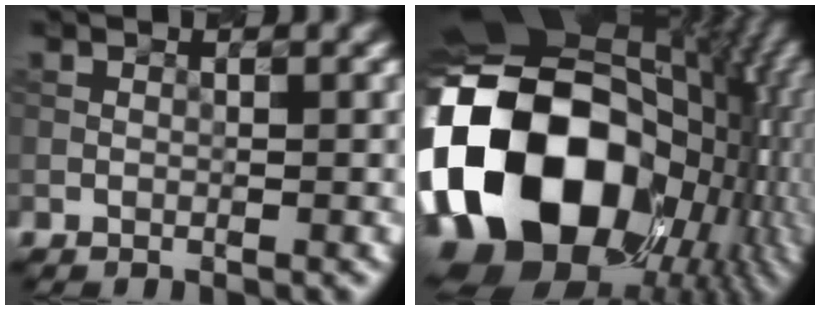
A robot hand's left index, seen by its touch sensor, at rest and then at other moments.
{"total": 22.1, "force": [-3.7, 16.2, 14.7], "torque": [-0.323, -0.032, -0.037]}